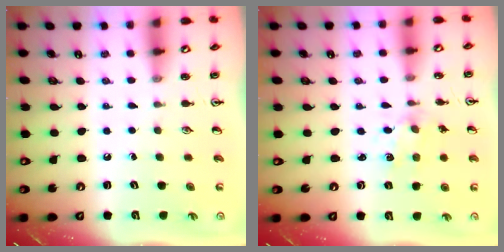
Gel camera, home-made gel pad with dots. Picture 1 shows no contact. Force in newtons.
{"total": 2.0, "press": 2.0, "slide": 0.5}